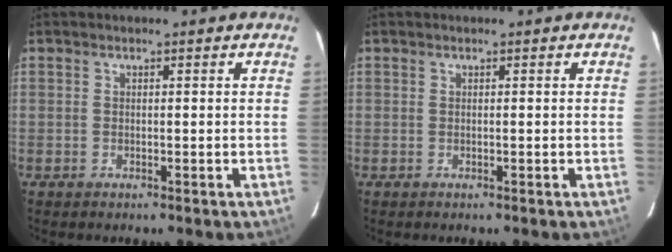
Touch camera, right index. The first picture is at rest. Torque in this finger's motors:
{"motor_torque": [0.00, 0.00, 0.08, 0.01]}